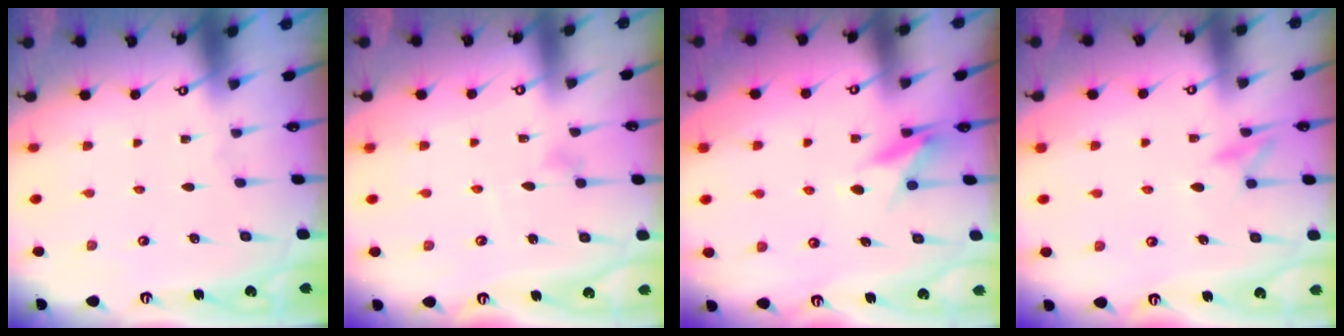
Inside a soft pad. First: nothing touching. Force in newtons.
{"total": 4.7, "press": 4.7, "slide": 0.3}
{"total": 8.8, "press": 8.7, "slide": 0.8}
{"total": 12.1, "press": 12.1, "slide": 1.2}